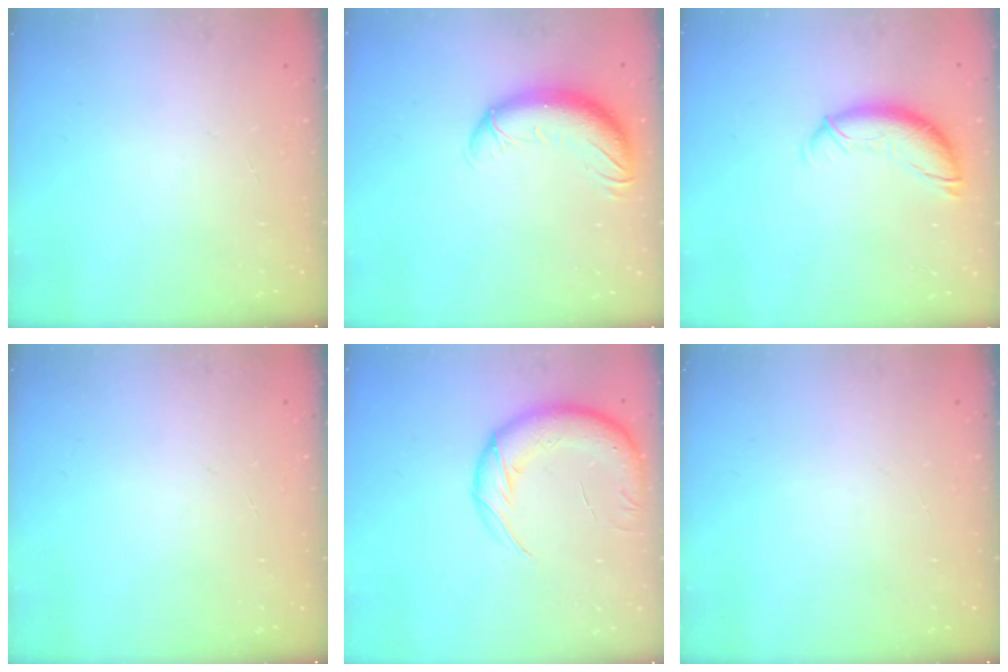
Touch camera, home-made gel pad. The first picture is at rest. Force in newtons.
{"total": 12.3, "press": 11.9, "slide": 3.1}
{"total": 11.4, "press": 11.4, "slide": 0.8}
{"total": 0.0}
{"total": 16.6, "press": 16.0, "slide": 4.1}
{"total": 0.0}